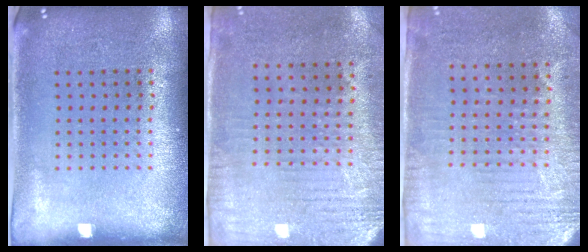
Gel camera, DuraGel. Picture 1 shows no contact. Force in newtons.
{"total": 3.0, "press": 2.5, "slide": 1.7}
{"total": 3.0, "press": 2.5, "slide": 1.6}